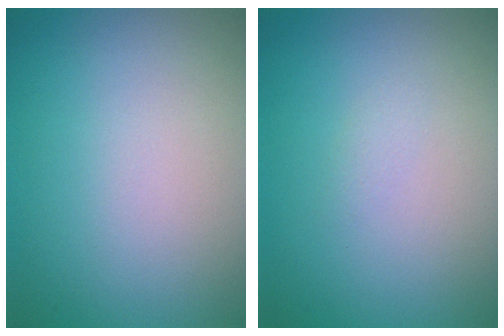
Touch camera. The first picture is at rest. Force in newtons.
{"total": 0.5, "press": 0.5, "slide": 0.1}